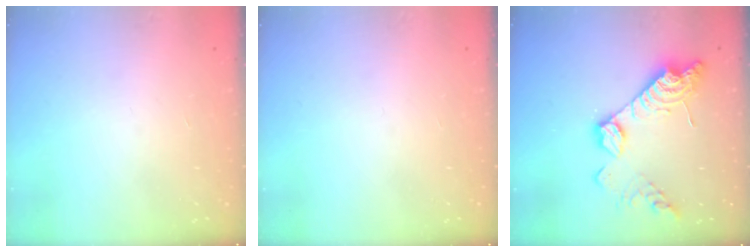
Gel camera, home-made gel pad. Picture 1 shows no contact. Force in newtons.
{"total": 0.0}
{"total": 16.6, "press": 16.6, "slide": 1.2}